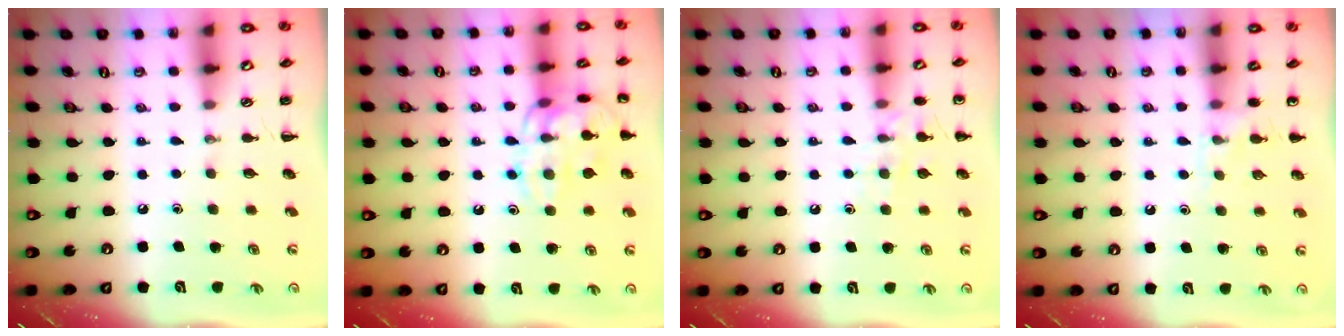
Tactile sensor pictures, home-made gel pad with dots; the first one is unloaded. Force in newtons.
{"total": 13.9, "press": 13.9, "slide": 0.3}
{"total": 8.5, "press": 8.4, "slide": 1.4}
{"total": 5.9, "press": 5.5, "slide": 2.1}